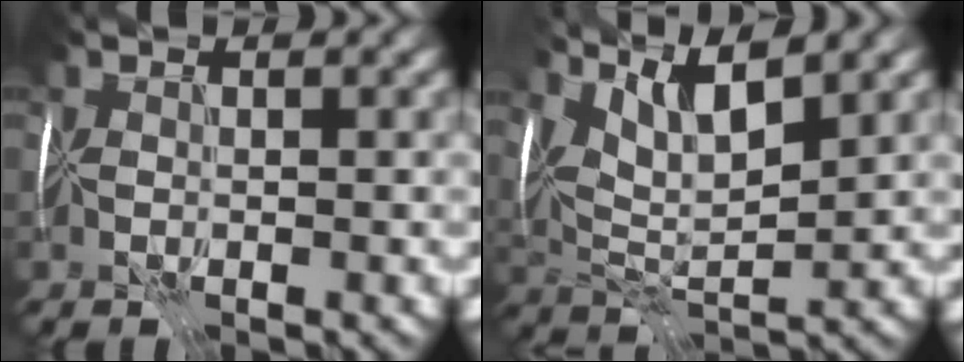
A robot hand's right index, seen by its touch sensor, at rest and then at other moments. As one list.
[{"total": 6.7, "force": [4.0, 2.1, 5.0], "torque": [-0.098, 0.003, 0.074]}]